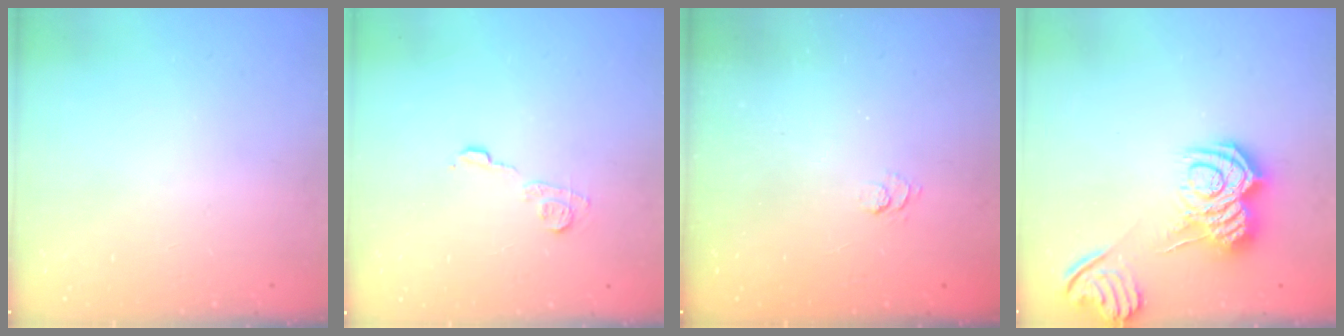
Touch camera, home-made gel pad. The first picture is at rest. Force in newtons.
{"total": 7.0, "press": 7.0, "slide": 0.4}
{"total": 2.5, "press": 2.0, "slide": 1.4}
{"total": 11.4, "press": 11.4, "slide": 0.6}